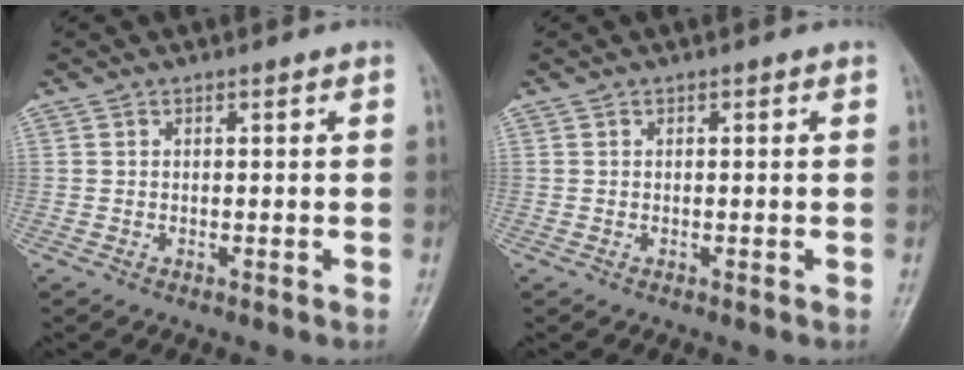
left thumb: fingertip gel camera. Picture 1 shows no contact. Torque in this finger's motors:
{"motor_torque": [0.00, 0.00, -0.05, 0.05, 0.00]}